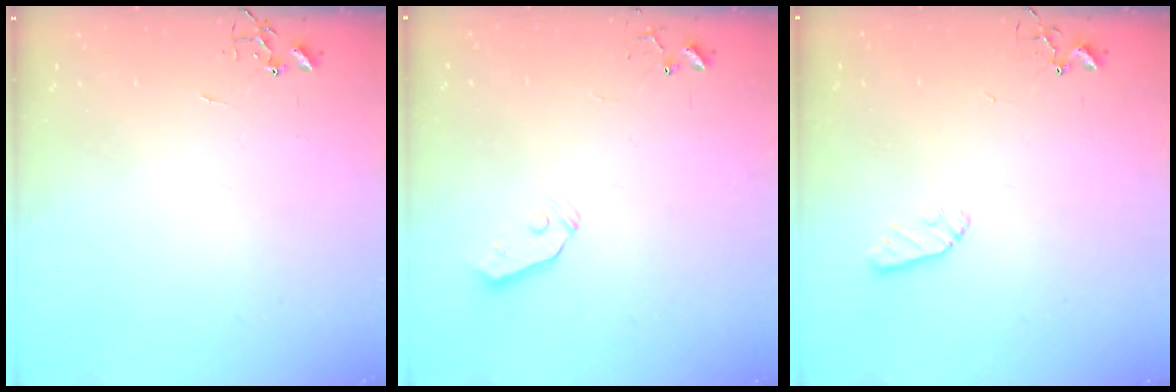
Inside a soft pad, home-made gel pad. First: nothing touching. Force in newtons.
{"total": 3.4, "press": 3.4, "slide": 0.4}
{"total": 7.2, "press": 7.1, "slide": 0.8}